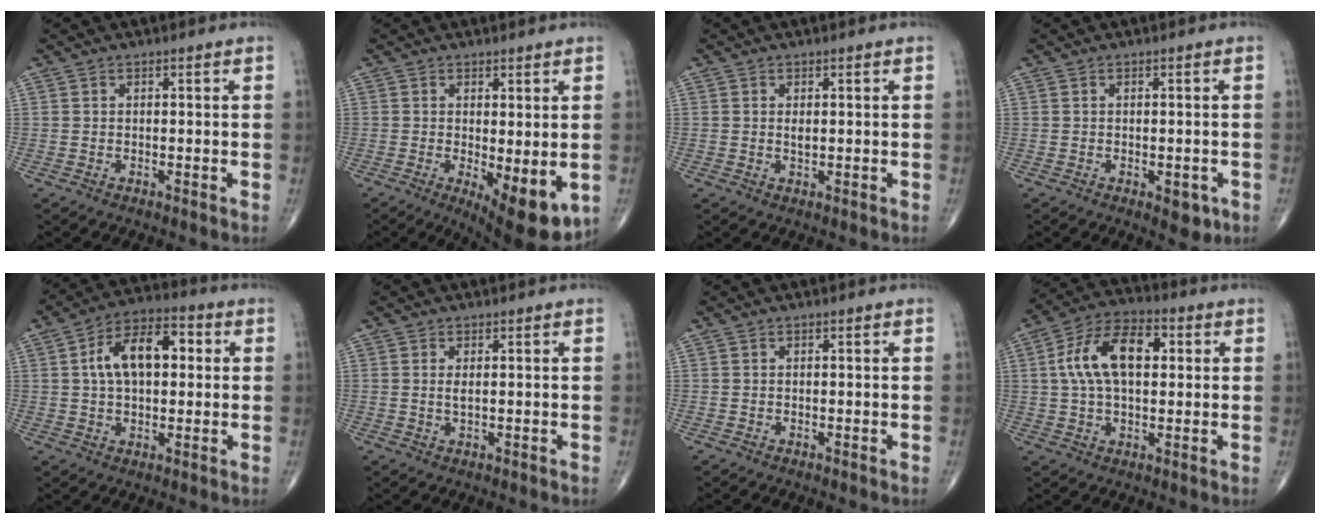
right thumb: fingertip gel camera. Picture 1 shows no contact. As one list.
[{"total": 10.0, "force": [-2.4, 3.4, 9.1], "torque": [-0.121, -0.024, -0.024]}, {"total": 1.1, "force": [0.2, 0.5, 0.9], "torque": [-0.015, -0.002, 0.005]}, {"total": 3.5, "force": [-1.3, 1.8, 2.7], "torque": [-0.019, -0.002, -0.010]}, {"total": 12.8, "force": [2.2, 7.3, 10.3], "torque": [-0.162, 0.024, 0.028]}, {"total": 1.4, "force": [0.3, 0.4, 1.3], "torque": [-0.028, -0.003, 0.009]}, {"total": 0.0}, {"total": 13.7, "force": [2.5, 7.5, 11.1], "torque": [-0.200, 0.025, 0.039]}]